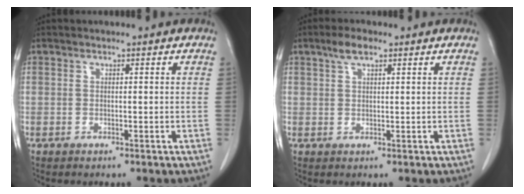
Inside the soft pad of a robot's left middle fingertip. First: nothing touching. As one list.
[{"total": 3.0, "force": [1.9, 1.1, 2.1], "torque": [-0.044, 0.009, 0.037]}]